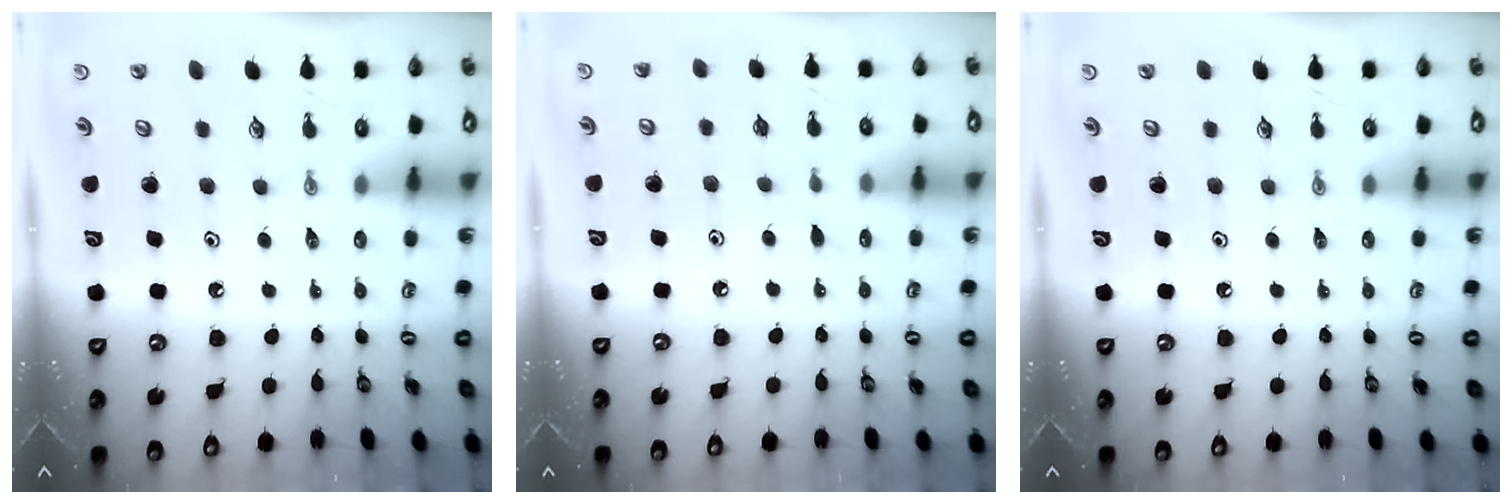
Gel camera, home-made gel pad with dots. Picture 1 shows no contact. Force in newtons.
{"total": 4.0, "press": 4.0, "slide": 0.5}
{"total": 0.0}